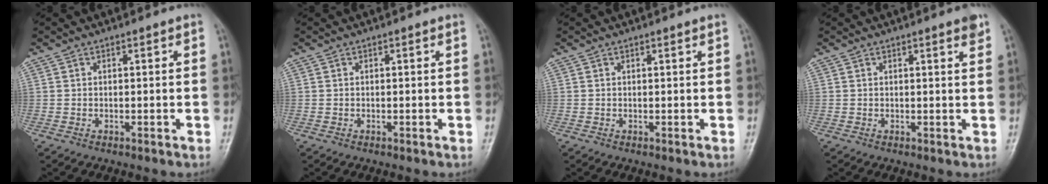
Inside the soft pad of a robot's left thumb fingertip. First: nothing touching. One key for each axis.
{"total": 0.0}
{"total": 0.0}
{"total": 1.9, "fx": 1.3, "fy": 0.2, "fz": 1.4, "tx": -0.019, "ty": -0.007, "tz": 0.014}